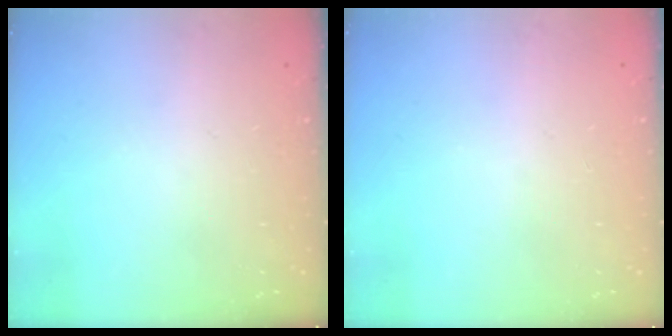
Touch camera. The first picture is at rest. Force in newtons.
{"total": 0.7, "press": 0.7, "slide": 0.2}